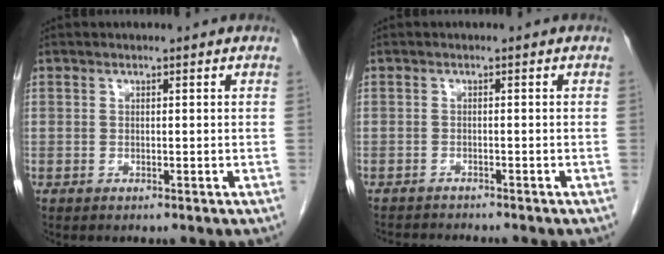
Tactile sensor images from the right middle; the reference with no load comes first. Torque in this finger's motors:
{"motor_torque": [0.06, -0.06, 0.01, 0.01]}